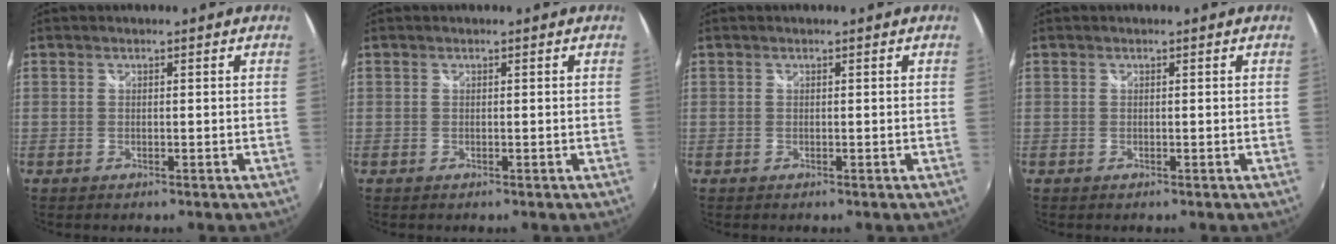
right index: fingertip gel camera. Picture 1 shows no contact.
{"total": 0.0}
{"total": 0.0}
{"total": 0.0}